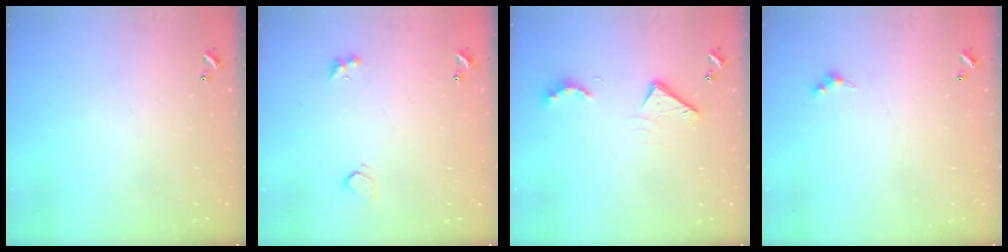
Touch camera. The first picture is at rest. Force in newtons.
{"total": 3.5, "press": 3.3, "slide": 1.0}
{"total": 5.4, "press": 5.3, "slide": 0.9}
{"total": 2.4, "press": 2.3, "slide": 0.5}